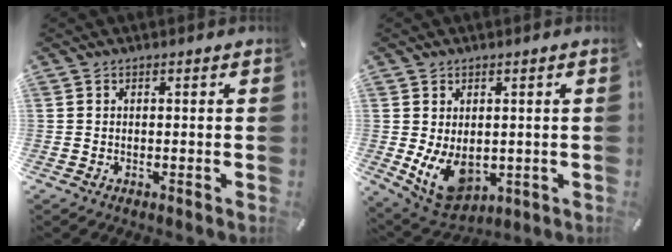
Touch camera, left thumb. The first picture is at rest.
{"total": 9.3, "force": [-0.6, 6.9, 6.1], "torque": [-0.110, -0.006, -0.004]}